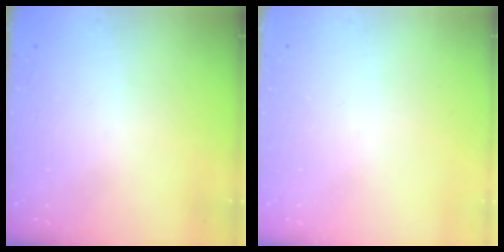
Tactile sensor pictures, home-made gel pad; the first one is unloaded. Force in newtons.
{"total": 0.0}